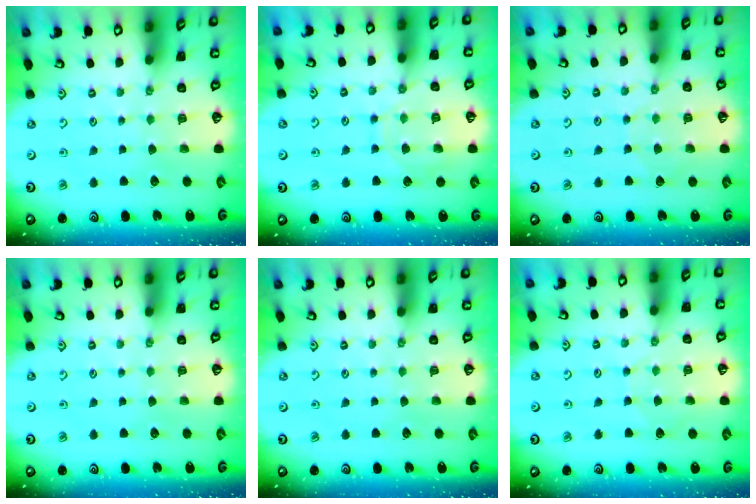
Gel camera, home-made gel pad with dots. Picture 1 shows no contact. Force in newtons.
{"total": 9.9, "press": 9.9, "slide": 0.8}
{"total": 5.2, "press": 5.2, "slide": 0.5}
{"total": 0.0}
{"total": 0.0}
{"total": 5.2, "press": 5.2, "slide": 0.5}